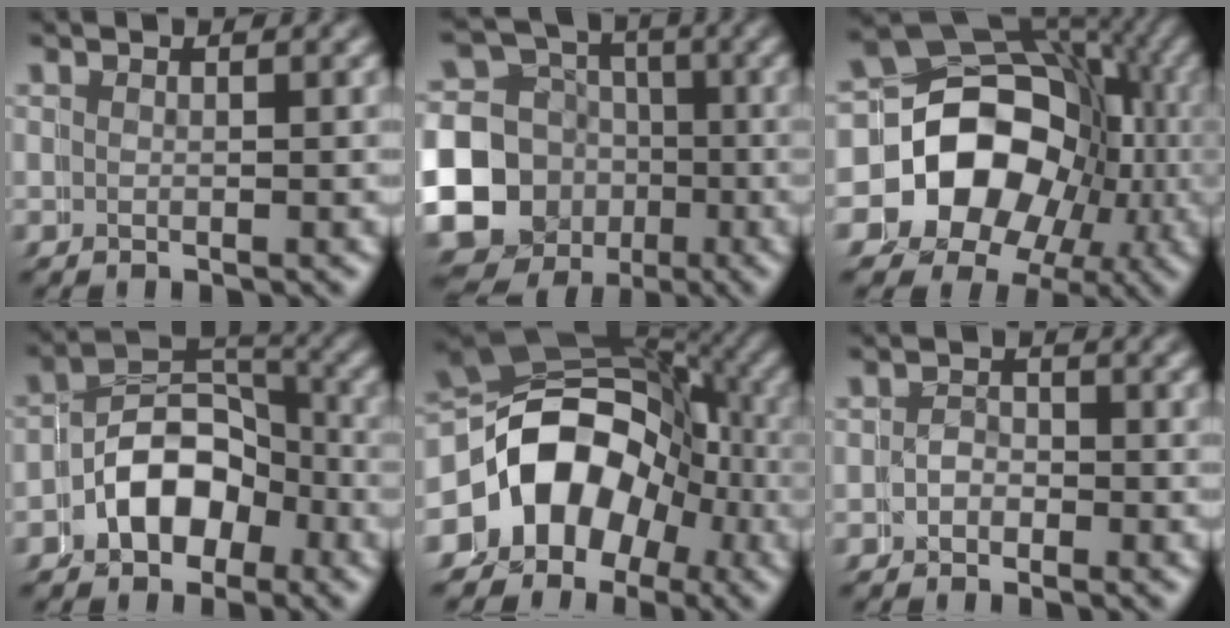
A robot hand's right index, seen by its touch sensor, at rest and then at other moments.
{"total": 17.7, "force": [-5.3, 16.4, 3.8], "torque": [-0.125, -0.072, -0.104]}
{"total": 18.4, "force": [-1.2, 15.8, 9.3], "torque": [-0.200, -0.052, -0.015]}
{"total": 5.2, "force": [-2.0, 4.3, 2.2], "torque": [-0.039, -0.005, -0.042]}
{"total": 15.6, "force": [-0.4, 13.0, 8.6], "torque": [-0.172, -0.031, -0.011]}
{"total": 1.4, "force": [-0.7, 0.8, -0.9], "torque": [0.011, -0.006, -0.018]}